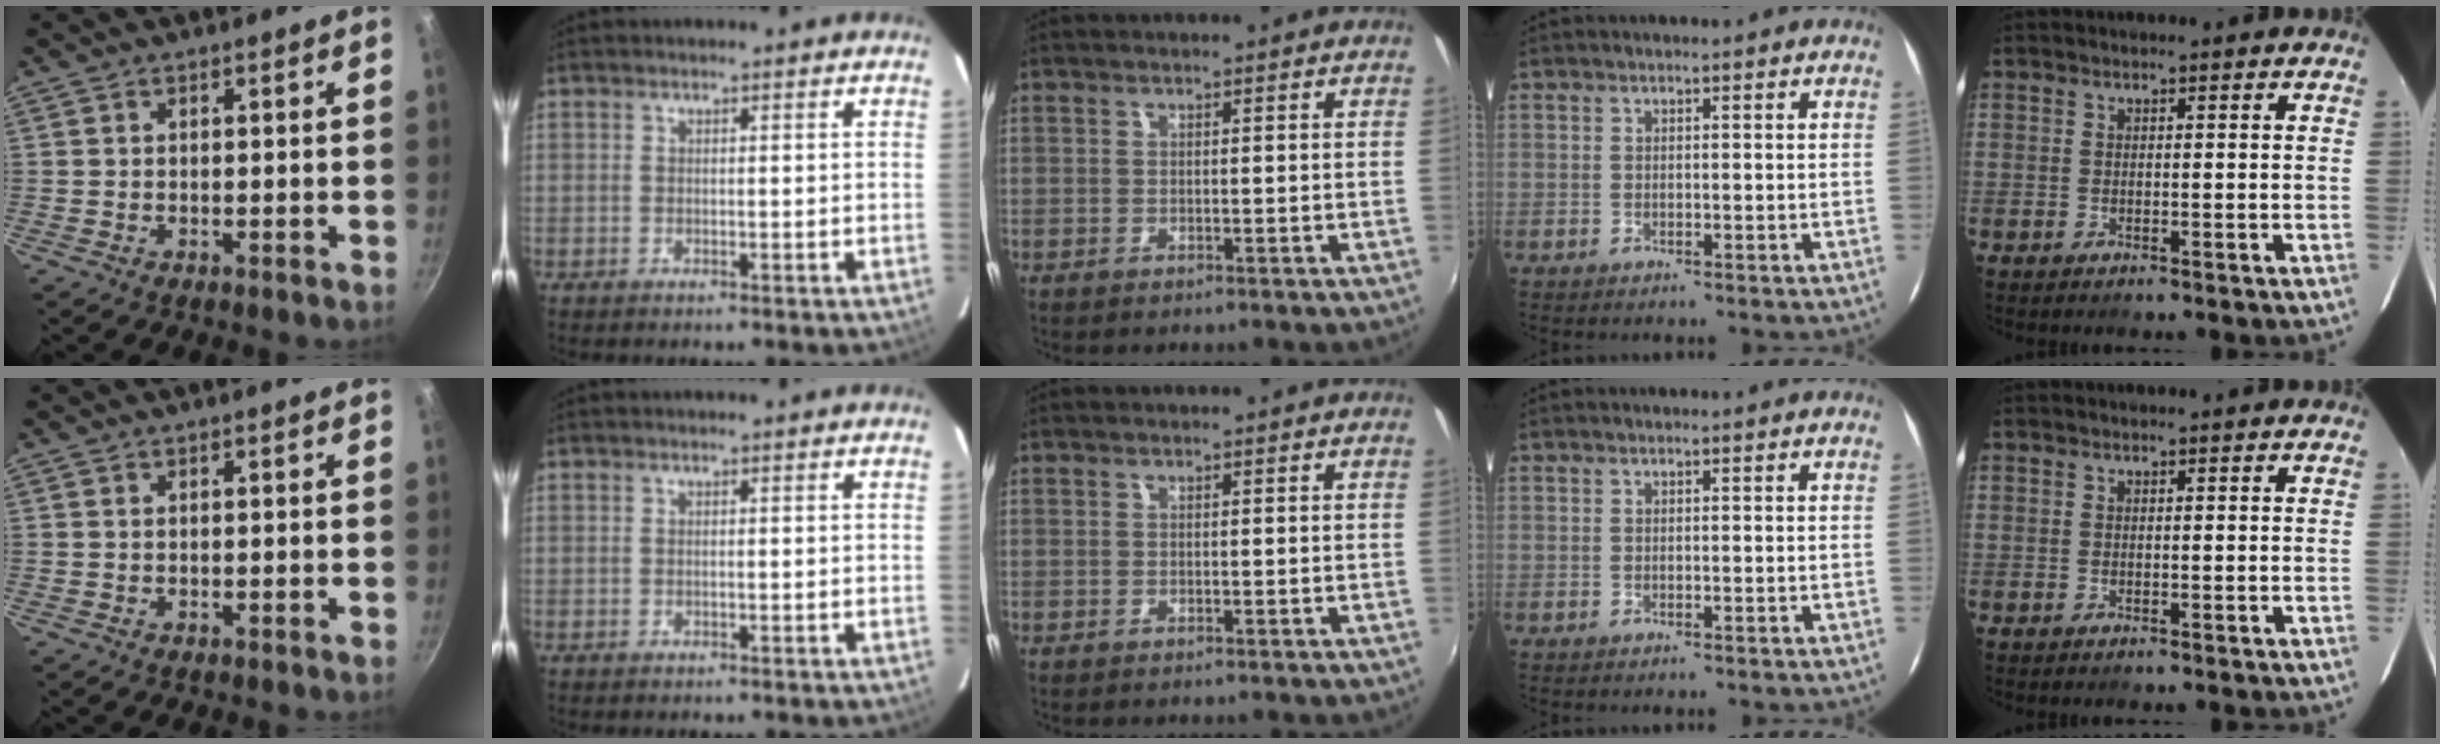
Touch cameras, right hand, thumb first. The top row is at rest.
{}